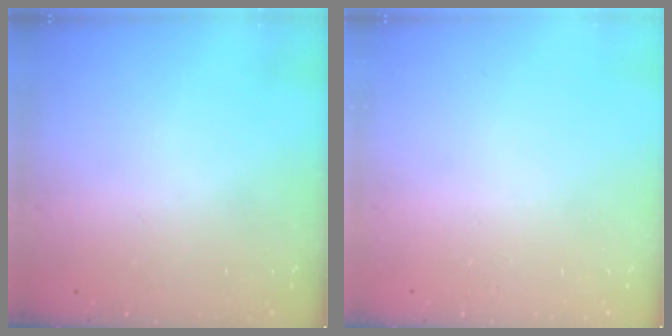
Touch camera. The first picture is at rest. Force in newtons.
{"total": 0.0}